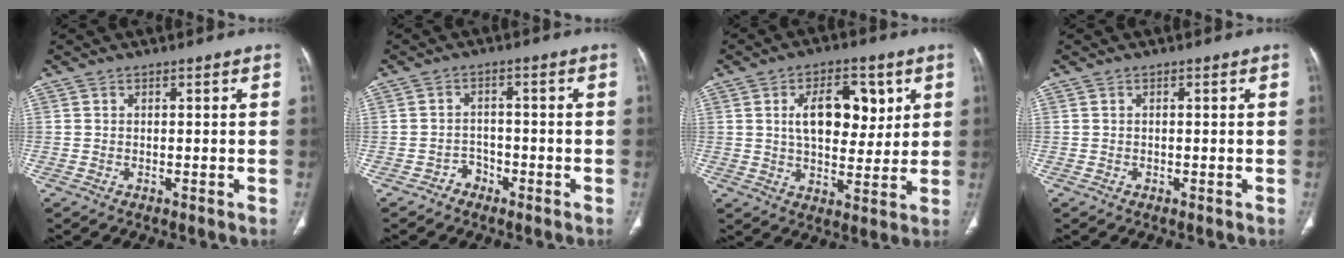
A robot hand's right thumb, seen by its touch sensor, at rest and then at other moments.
{"total": 2.7, "force": [-1.8, 1.9, 0.2], "torque": [0.005, 0.020, -0.035]}
{"total": 12.5, "force": [3.7, 7.0, 9.7], "torque": [-0.111, -0.013, 0.062]}
{"total": 0.0}